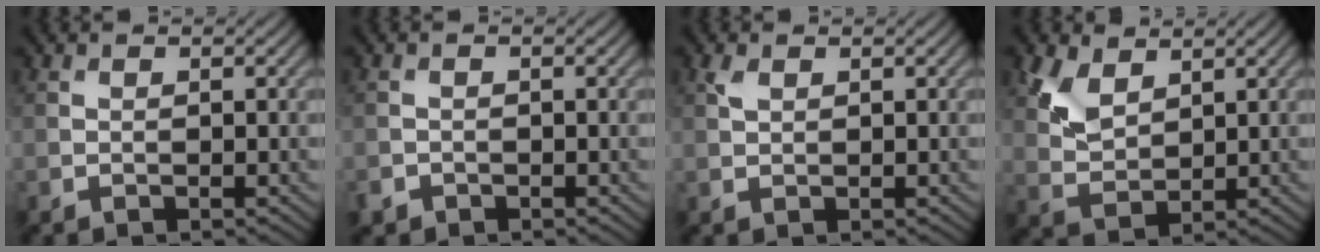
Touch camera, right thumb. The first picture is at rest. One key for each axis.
{"total": 1.3, "fx": -0.9, "fy": 0.9, "fz": 0.2, "tx": -0.004, "ty": -0.003, "tz": -0.022}
{"total": 1.3, "fx": 0.7, "fy": 0.7, "fz": 0.8, "tx": -0.024, "ty": 0.003, "tz": 0.016}
{"total": 5.4, "fx": 2.9, "fy": 3.2, "fz": 3.3, "tx": -0.083, "ty": -0.003, "tz": 0.061}